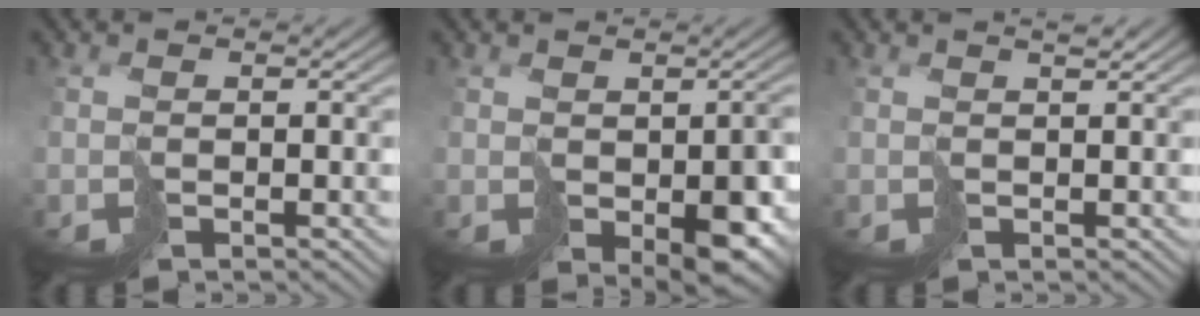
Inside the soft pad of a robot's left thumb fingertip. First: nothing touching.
{"total": 6.4, "force": [-1.8, 4.0, 4.7], "torque": [-0.072, -0.034, -0.007]}
{"total": 1.3, "force": [0.9, 0.1, 0.9], "torque": [-0.012, 0.005, 0.016]}